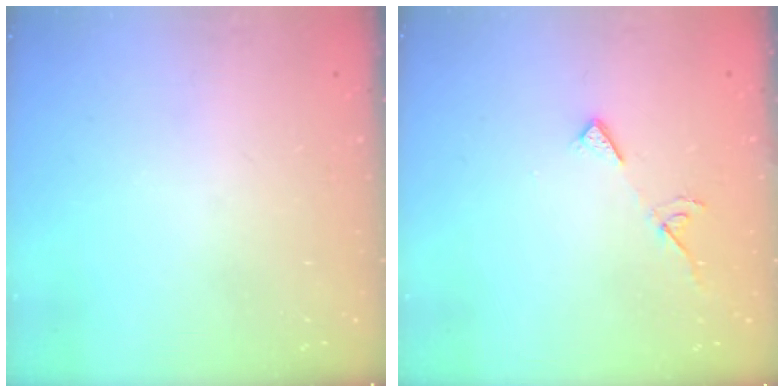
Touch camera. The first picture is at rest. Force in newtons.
{"total": 7.7, "press": 7.7, "slide": 0.6}